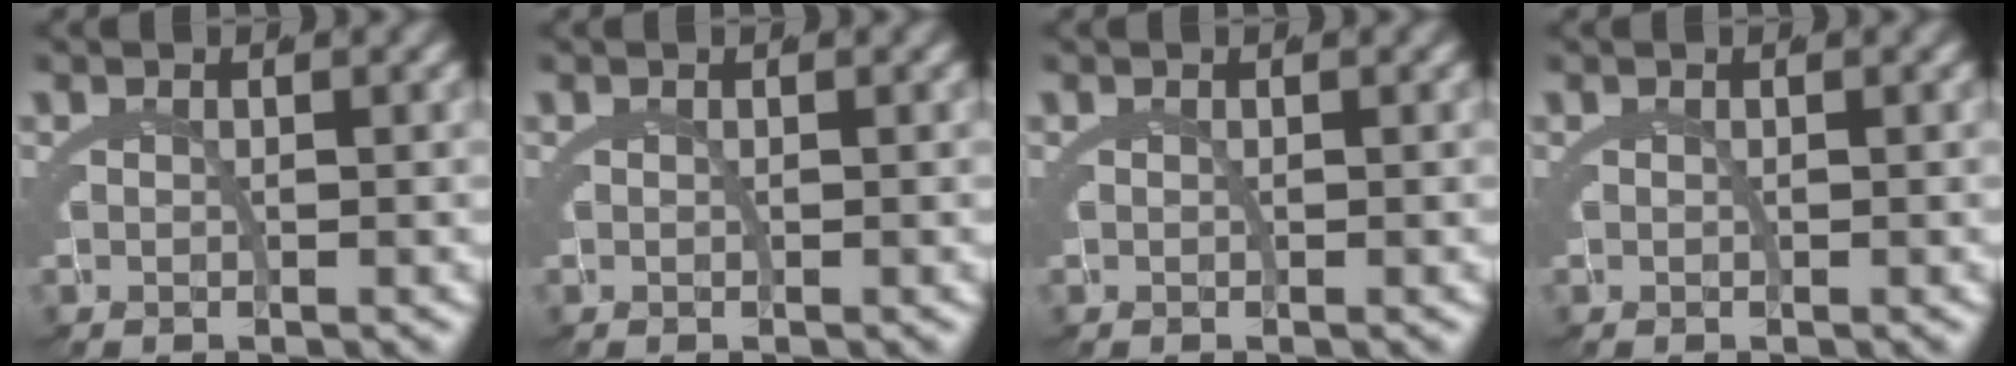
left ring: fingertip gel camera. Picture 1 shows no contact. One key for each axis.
{"total": 0.0}
{"total": 0.0}
{"total": 0.0}